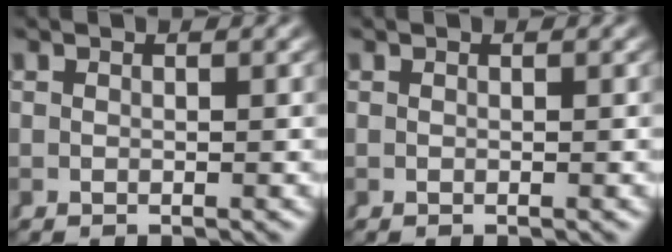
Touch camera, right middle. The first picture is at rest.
{"total": 0.0}